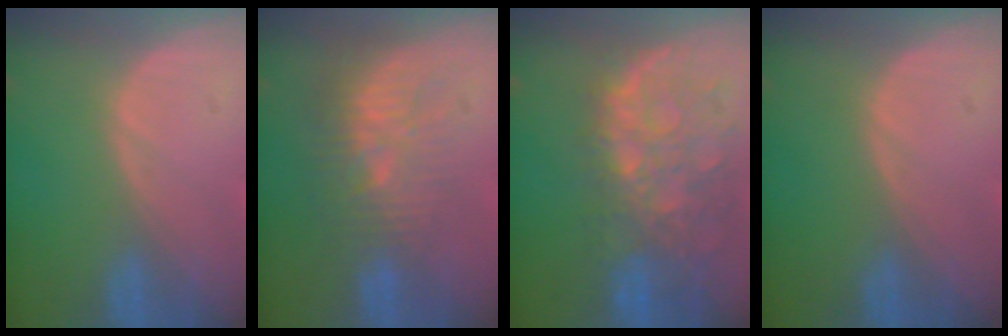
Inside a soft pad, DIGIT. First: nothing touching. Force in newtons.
{"total": 10.2, "press": 8.8, "slide": 5.0}
{"total": 11.2, "press": 9.8, "slide": 5.4}
{"total": 0.0}